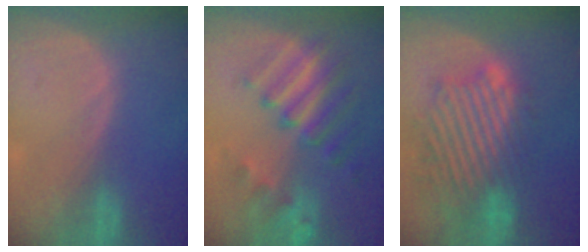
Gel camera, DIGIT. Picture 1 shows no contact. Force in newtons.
{"total": 9.5, "press": 8.3, "slide": 4.7}
{"total": 12.3, "press": 11.0, "slide": 5.5}